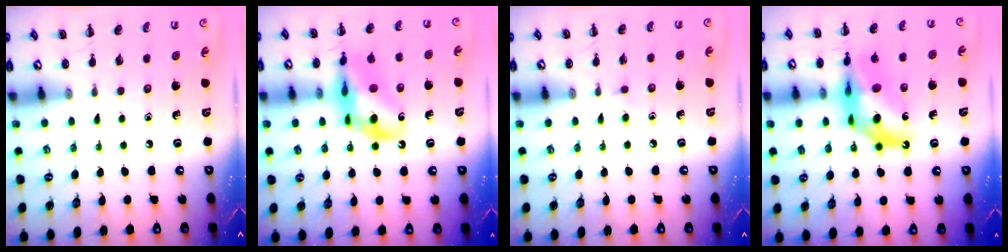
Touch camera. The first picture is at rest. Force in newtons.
{"total": 15.6, "press": 15.1, "slide": 3.8}
{"total": 1.7, "press": 1.5, "slide": 0.9}
{"total": 14.5, "press": 14.0, "slide": 4.1}